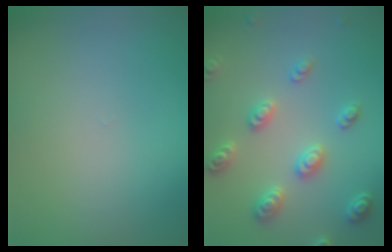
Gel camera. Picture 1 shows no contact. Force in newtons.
{"total": 3.3, "press": 3.2, "slide": 0.9}